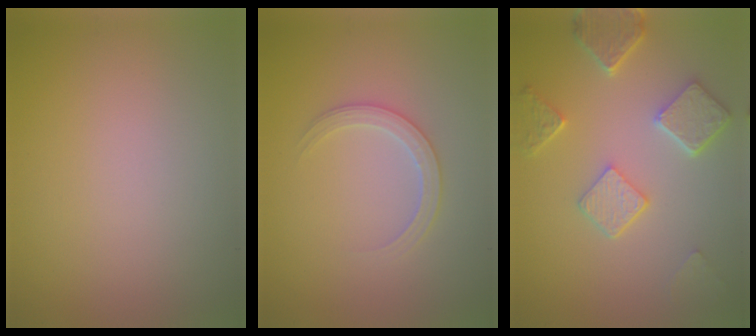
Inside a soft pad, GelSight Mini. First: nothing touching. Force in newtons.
{"total": 2.2, "press": 2.2, "slide": 0.2}
{"total": 4.7, "press": 3.7, "slide": 2.9}